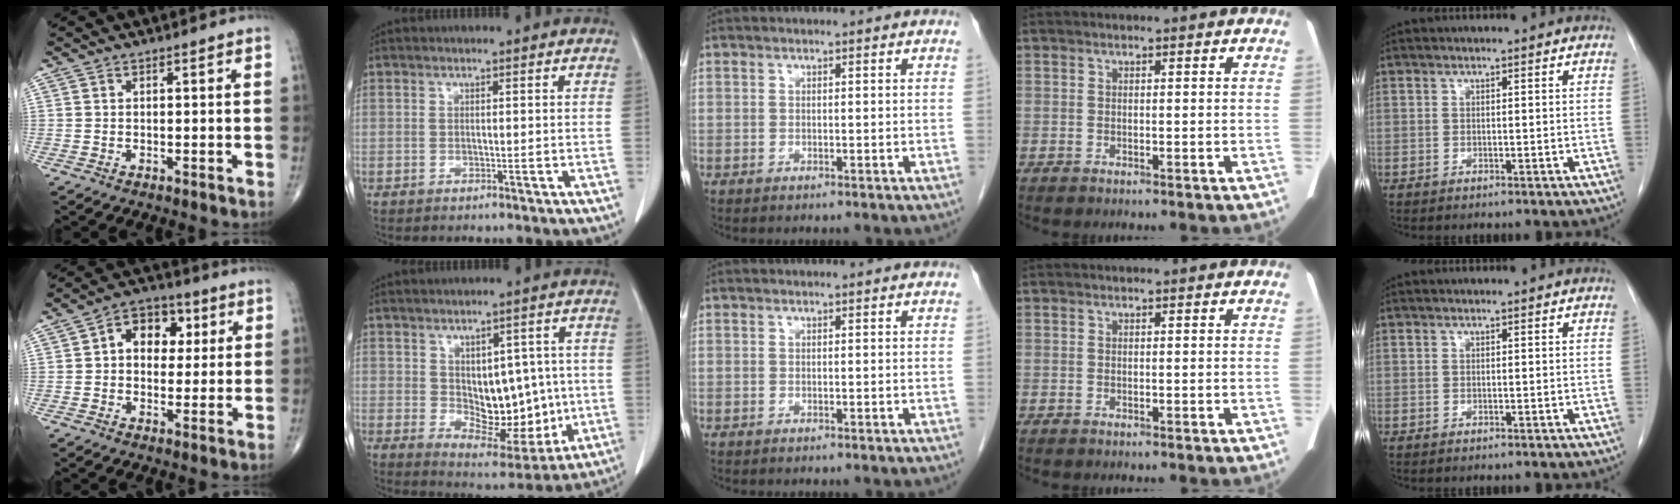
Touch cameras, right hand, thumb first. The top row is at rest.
{"thumb": {"total": 9.5, "force": [2.1, 6.9, 6.2], "torque": [-0.049, 0.011, 0.025]}, "index": {"total": 10.8, "force": [0.1, 6.3, 8.8], "torque": [-0.114, 0.004, 0.024]}}